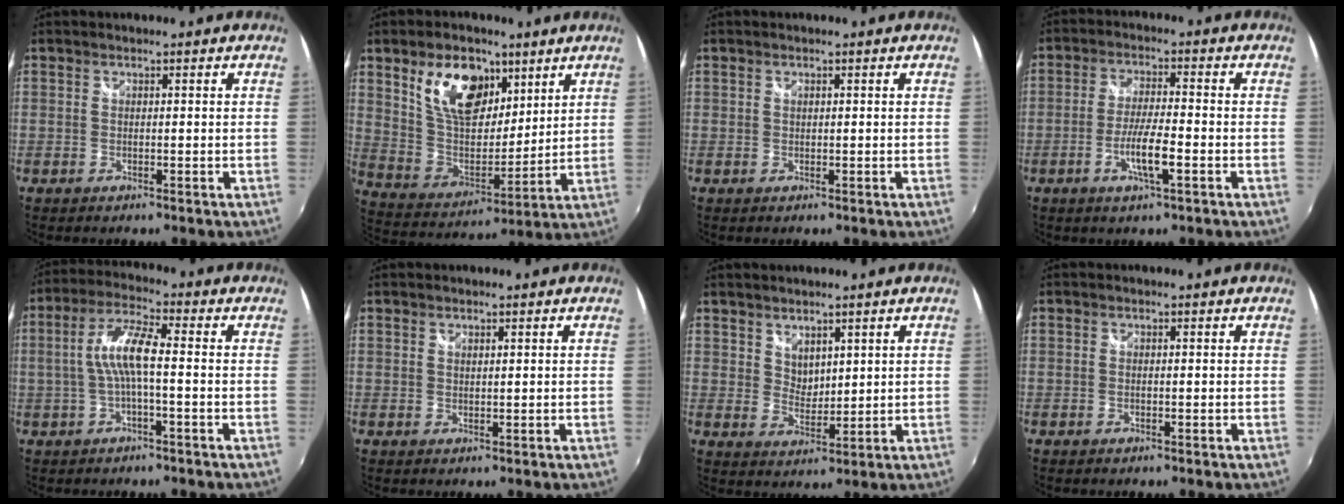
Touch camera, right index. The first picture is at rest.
{"total": 15.4, "force": [8.0, 8.8, 9.8], "torque": [-0.182, 0.008, 0.153]}
{"total": 0.0}
{"total": 6.4, "force": [-2.6, 0.7, 5.8], "torque": [-0.112, -0.007, -0.047]}
{"total": 7.4, "force": [-0.7, 1.2, 7.3], "torque": [-0.153, 0.011, -0.011]}
{"total": 0.7, "force": [0.6, 0.2, 0.3], "torque": [-0.004, 0.000, 0.011]}
{"total": 3.9, "force": [2.7, 2.4, 1.5], "torque": [-0.014, 0.000, 0.052]}
{"total": 0.0}